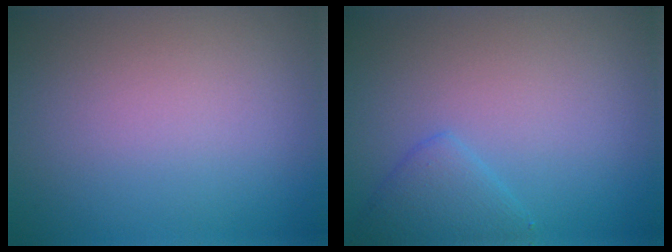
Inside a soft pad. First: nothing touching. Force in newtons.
{"total": 2.2, "press": 2.2, "slide": 0.2}